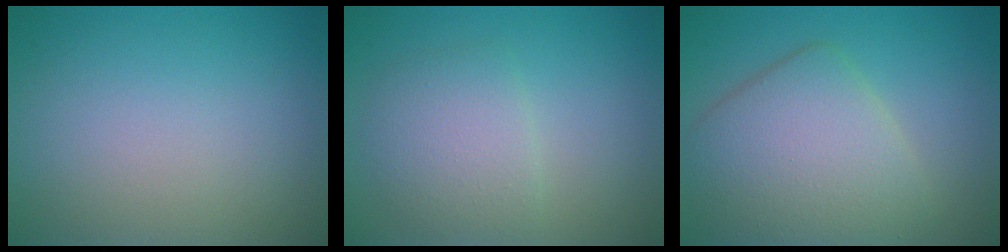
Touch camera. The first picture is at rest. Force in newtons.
{"total": 3.4, "press": 3.4, "slide": 0.1}
{"total": 6.8, "press": 6.7, "slide": 0.5}